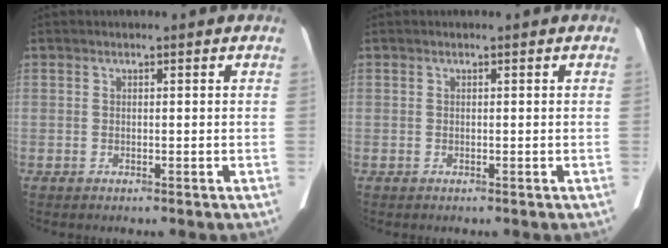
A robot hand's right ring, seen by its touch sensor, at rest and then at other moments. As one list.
[{"total": 0.0}]